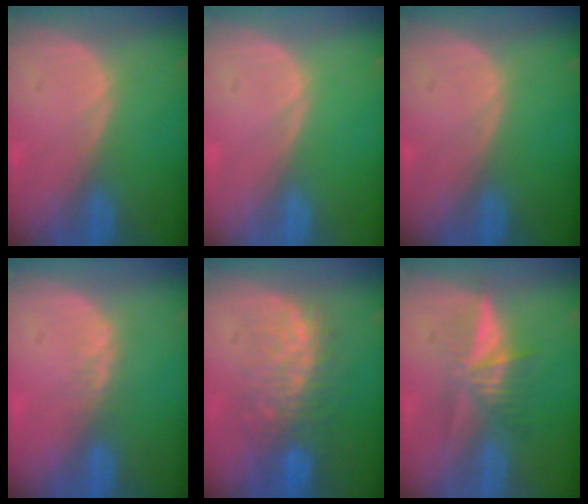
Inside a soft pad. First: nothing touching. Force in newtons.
{"total": 0.0}
{"total": 0.0}
{"total": 1.7, "press": 1.4, "slide": 0.9}
{"total": 9.1, "press": 8.3, "slide": 3.8}
{"total": 5.2, "press": 5.1, "slide": 1.0}